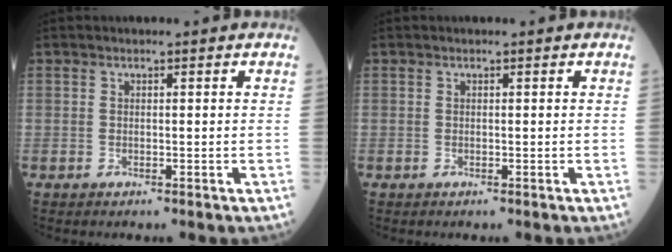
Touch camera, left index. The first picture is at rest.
{"total": 0.0}